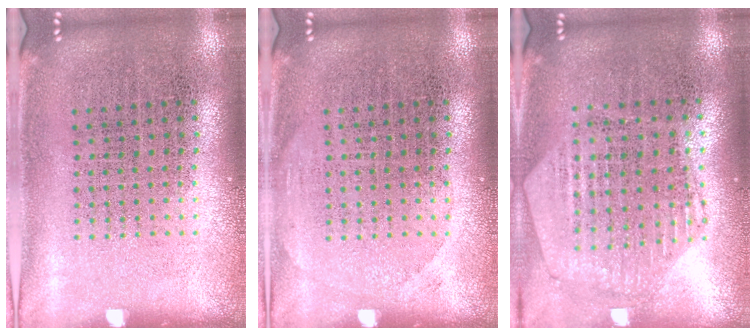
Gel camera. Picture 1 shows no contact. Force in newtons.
{"total": 0.8, "press": 0.8, "slide": 0.2}
{"total": 1.3, "press": 1.2, "slide": 0.2}